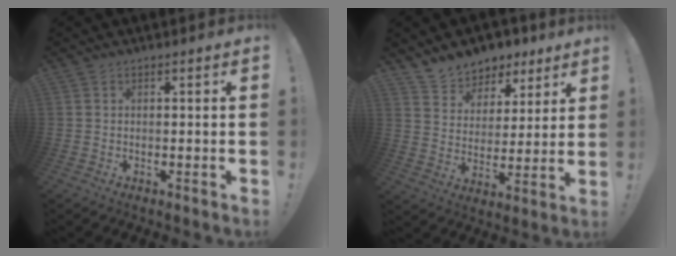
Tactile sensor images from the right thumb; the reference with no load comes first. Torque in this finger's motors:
{"motor_torque": [-0.47, 0.76, 0.14, 0.12, 0.00]}